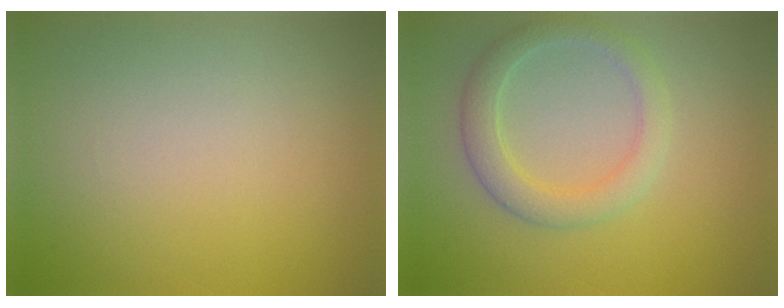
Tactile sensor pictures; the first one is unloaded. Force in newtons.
{"total": 3.2, "press": 3.2, "slide": 0.1}